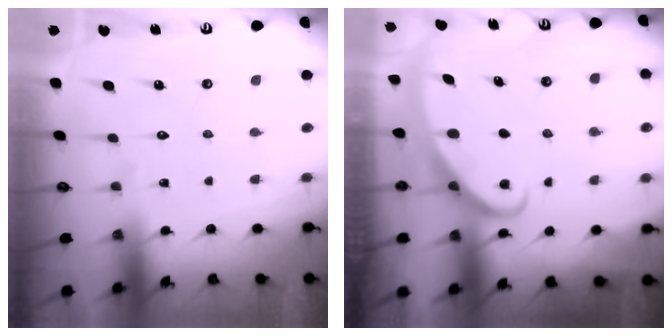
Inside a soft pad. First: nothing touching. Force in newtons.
{"total": 2.8, "press": 2.8, "slide": 0.4}